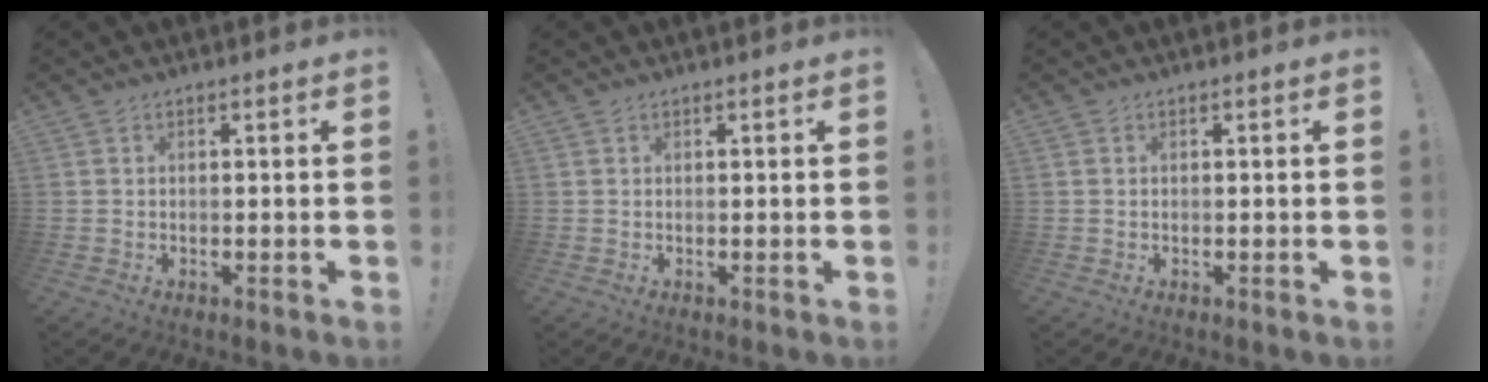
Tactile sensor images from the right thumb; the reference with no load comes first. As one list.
[{"total": 0.0}, {"total": 0.0}]